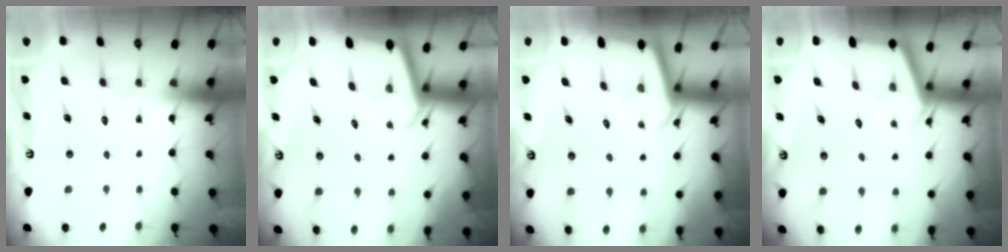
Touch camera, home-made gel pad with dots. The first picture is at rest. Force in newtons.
{"total": 2.1, "press": 2.1, "slide": 0.2}
{"total": 2.0, "press": 2.0, "slide": 0.1}
{"total": 2.6, "press": 2.6, "slide": 0.2}